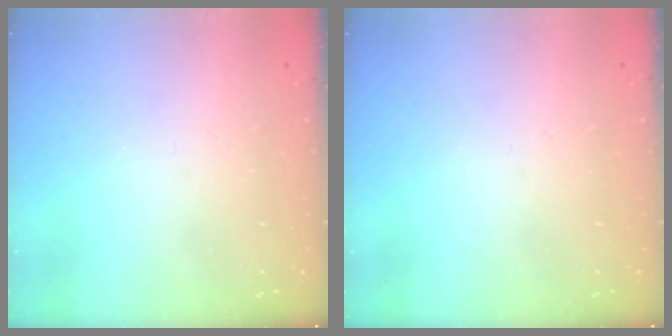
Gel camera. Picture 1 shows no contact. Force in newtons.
{"total": 0.0}